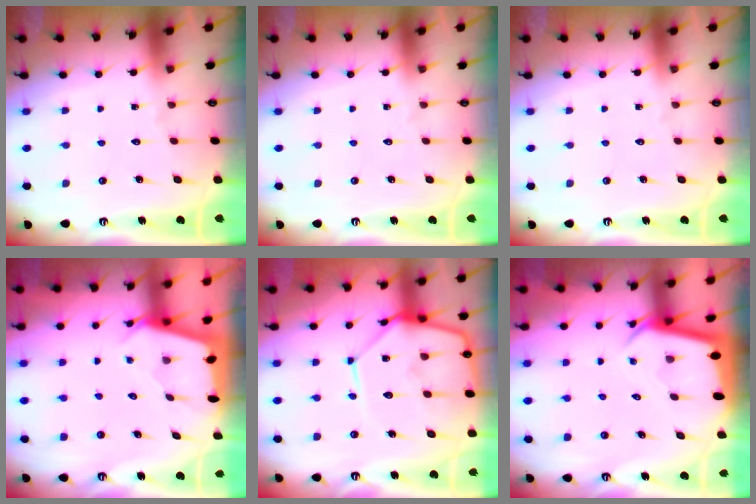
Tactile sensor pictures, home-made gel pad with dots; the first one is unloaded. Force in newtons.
{"total": 0.0}
{"total": 0.0}
{"total": 2.5, "press": 2.5, "slide": 0.3}
{"total": 14.7, "press": 14.6, "slide": 1.2}
{"total": 2.8, "press": 2.8, "slide": 0.3}